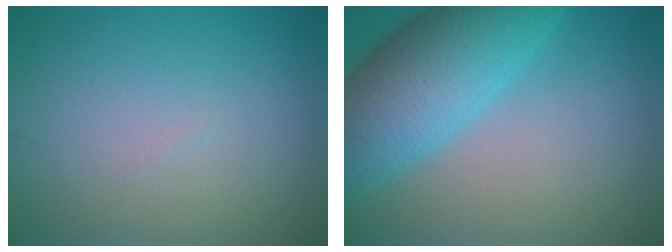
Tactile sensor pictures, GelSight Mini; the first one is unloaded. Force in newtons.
{"total": 9.4, "press": 9.4, "slide": 0.3}